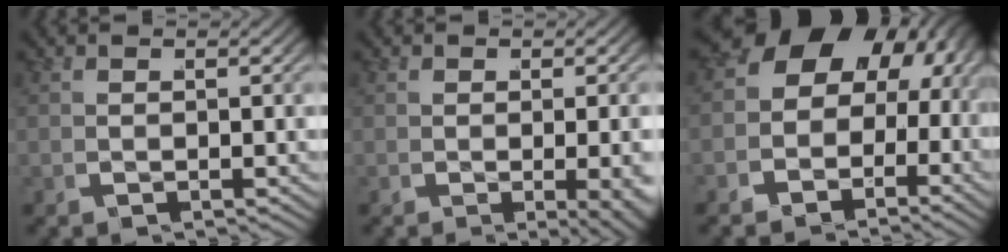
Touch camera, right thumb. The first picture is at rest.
{"total": 2.4, "force": [-0.6, 0.3, 2.3], "torque": [-0.032, -0.012, -0.002]}
{"total": 12.7, "force": [1.2, 10.3, 7.3], "torque": [-0.130, 0.015, -0.006]}